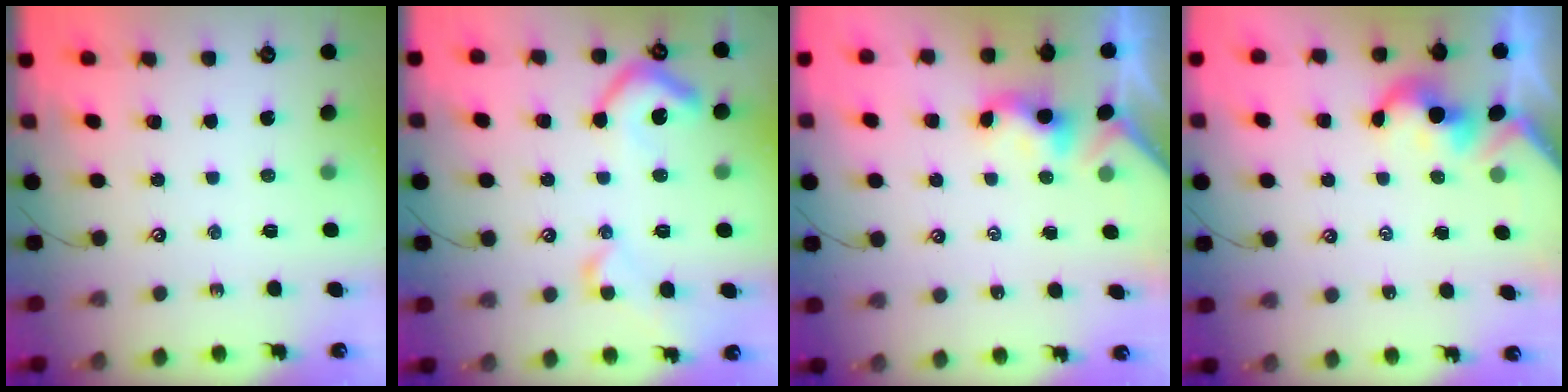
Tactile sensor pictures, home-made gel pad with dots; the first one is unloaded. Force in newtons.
{"total": 9.8, "press": 9.7, "slide": 1.3}
{"total": 0.9, "press": 0.8, "slide": 0.4}
{"total": 2.0, "press": 2.0, "slide": 0.2}